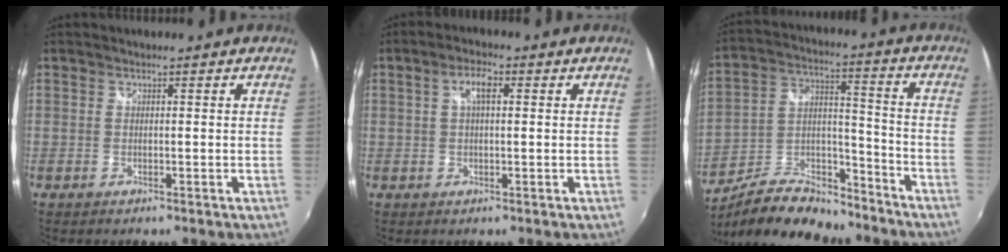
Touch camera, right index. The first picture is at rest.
{"total": 3.7, "force": [0.9, 1.3, 3.4], "torque": [-0.063, 0.010, 0.015]}
{"total": 16.6, "force": [-12.8, 6.6, 8.1], "torque": [-0.164, 0.016, -0.211]}